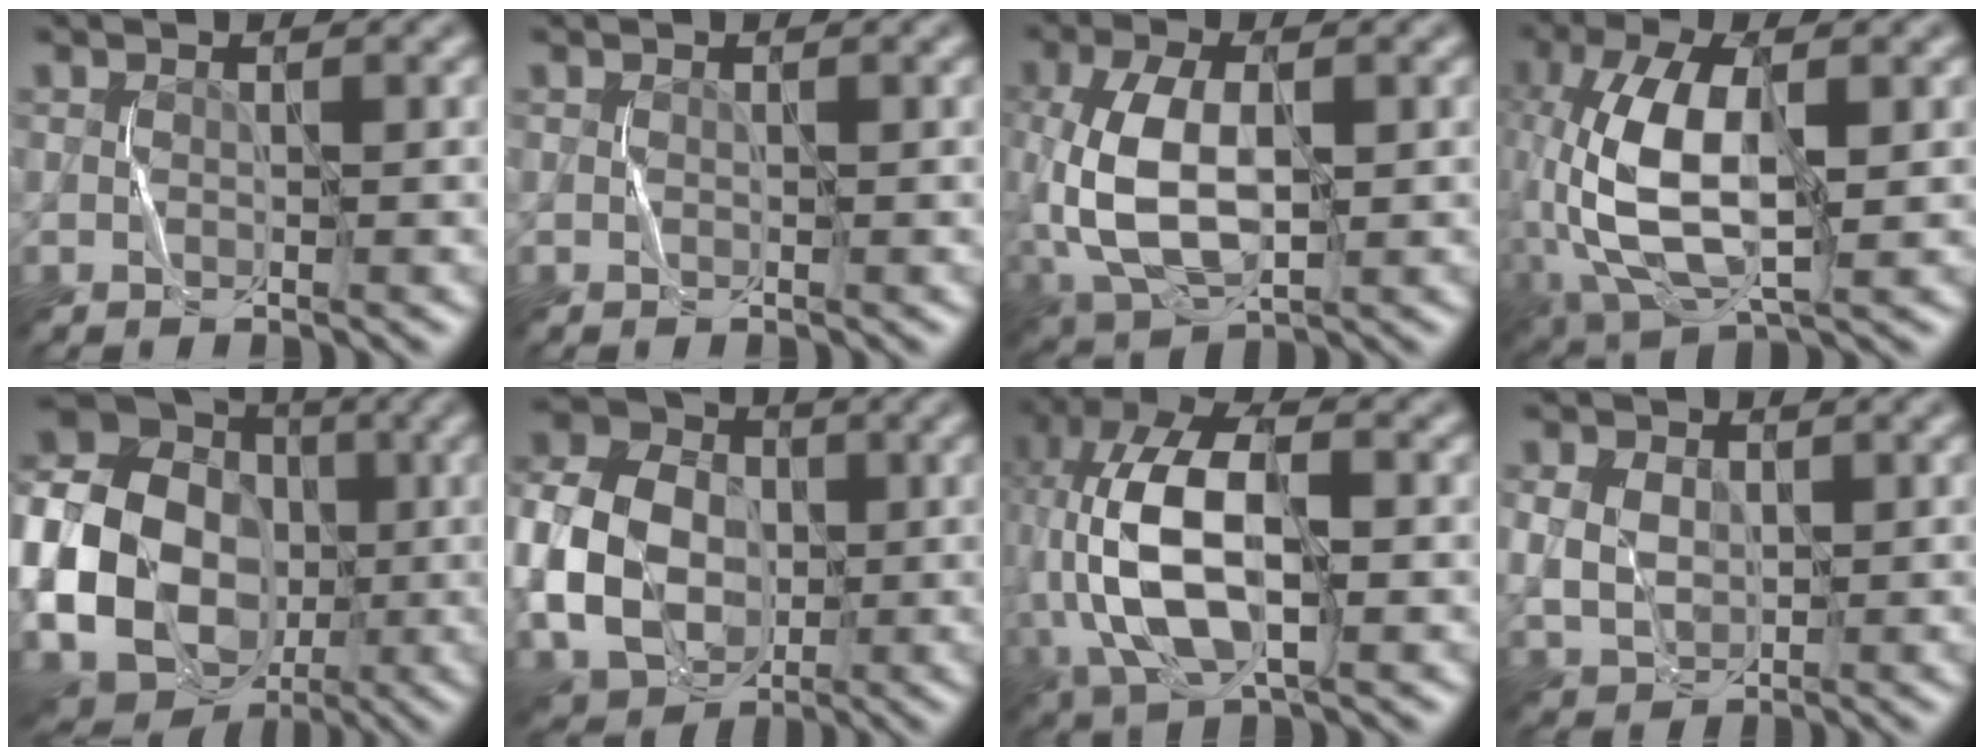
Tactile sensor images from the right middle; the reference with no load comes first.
{"total": 0.0}
{"total": 8.1, "force": [-0.4, 4.5, 6.8], "torque": [-0.159, -0.003, -0.004]}
{"total": 10.3, "force": [-1.2, 4.9, 9.0], "torque": [-0.200, 0.004, -0.025]}
{"total": 23.8, "force": [-3.2, 21.4, 9.9], "torque": [-0.232, 0.006, -0.100]}
{"total": 10.4, "force": [-1.3, 8.0, 6.5], "torque": [-0.151, 0.004, -0.038]}
{"total": 12.3, "force": [-0.5, 6.3, 10.6], "torque": [-0.239, 0.015, -0.017]}
{"total": 3.1, "force": [0.4, 2.5, 1.8], "torque": [-0.045, 0.001, 0.010]}